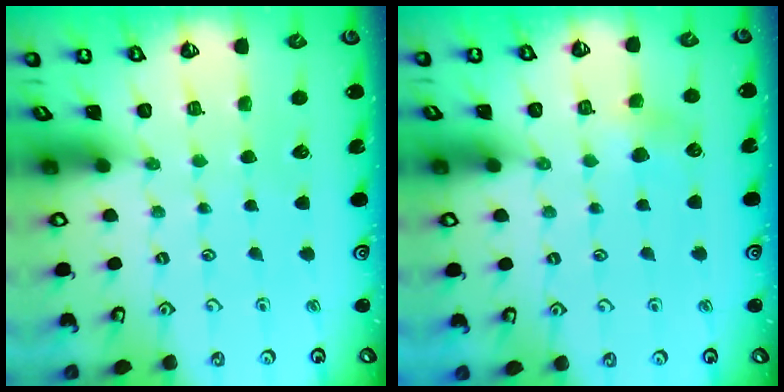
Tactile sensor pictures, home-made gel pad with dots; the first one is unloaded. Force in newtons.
{"total": 3.9, "press": 3.8, "slide": 0.5}